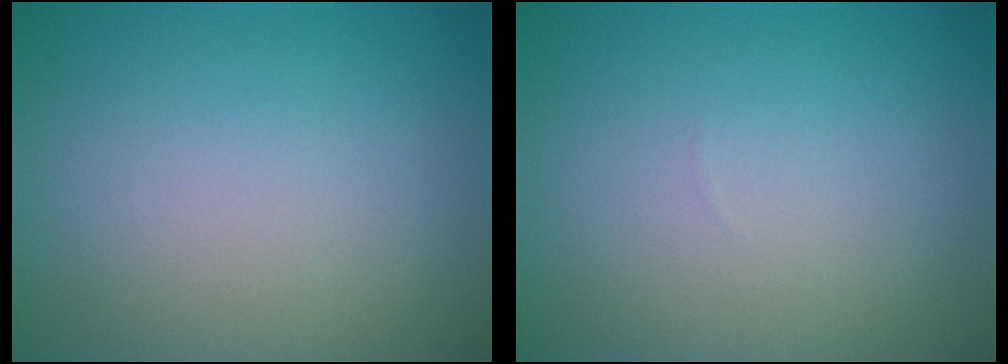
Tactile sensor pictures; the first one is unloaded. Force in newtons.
{"total": 0.0}